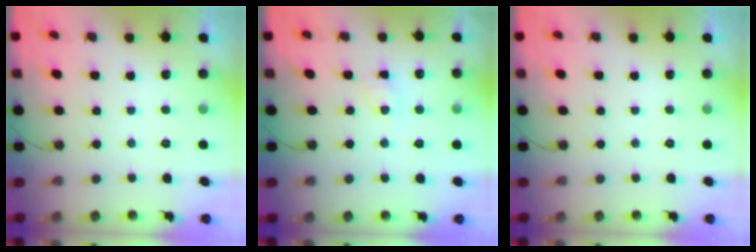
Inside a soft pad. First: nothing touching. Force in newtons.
{"total": 6.8, "press": 6.8, "slide": 0.9}
{"total": 0.0}